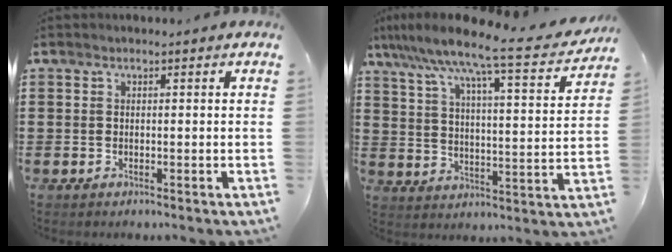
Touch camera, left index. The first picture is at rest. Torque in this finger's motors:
{"motor_torque": [0.70, 0.52, 0.98, 0.21]}